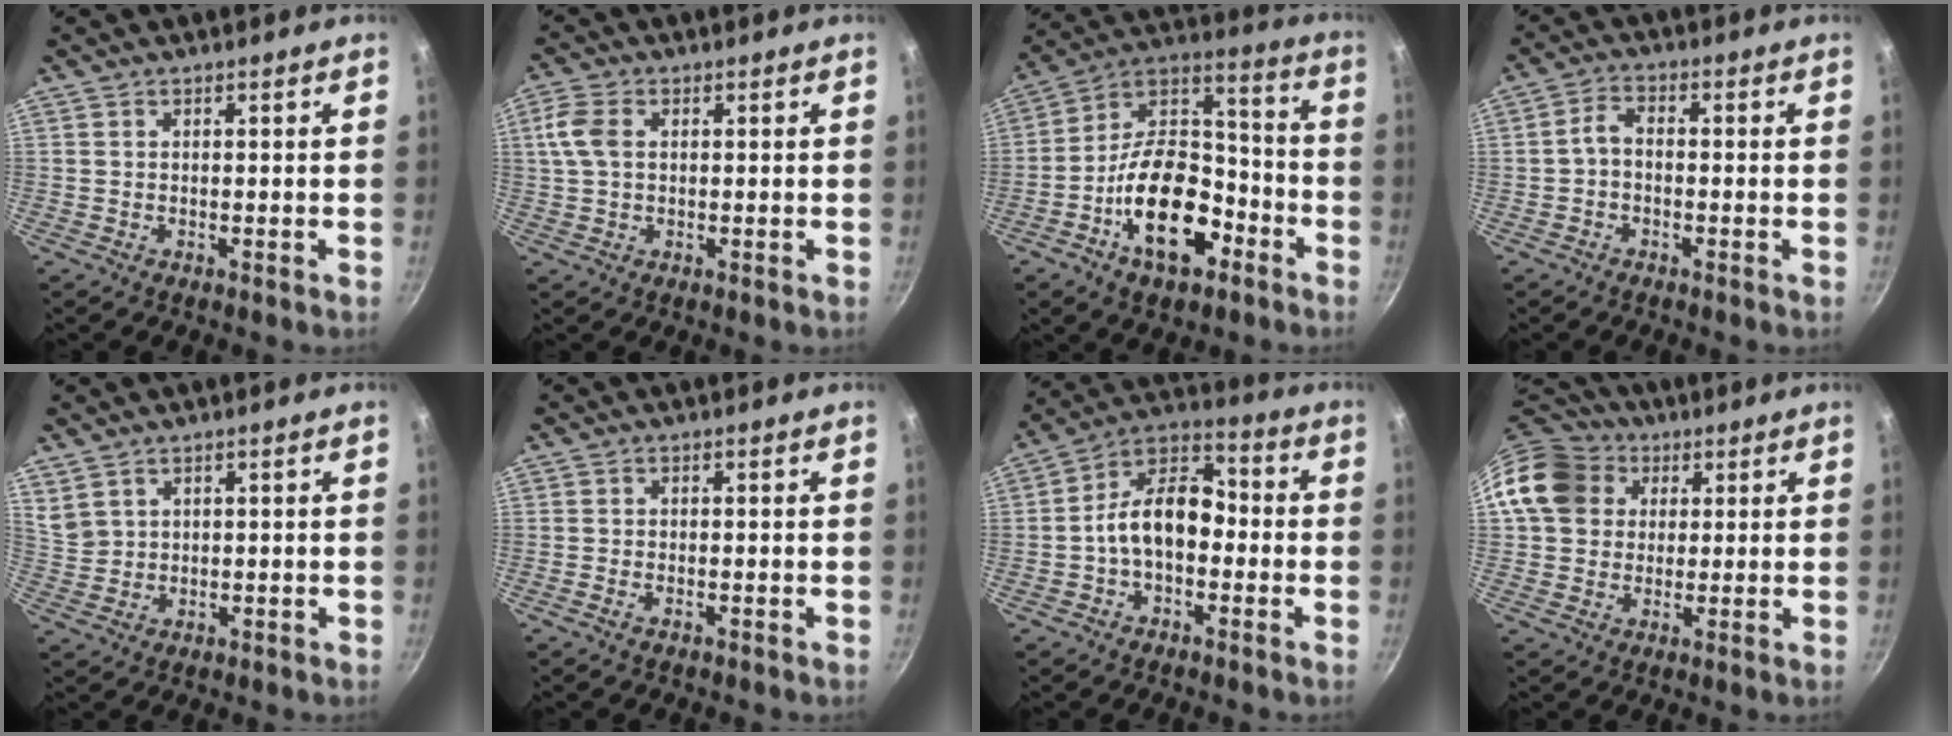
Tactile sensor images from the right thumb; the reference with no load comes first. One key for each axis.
{"total": 5.5, "fx": 1.1, "fy": 3.6, "fz": 4.0, "tx": -0.087, "ty": 0.009, "tz": 0.017}
{"total": 19.7, "fx": -8.4, "fy": 11.2, "fz": 13.9, "tx": -0.197, "ty": 0.072, "tz": -0.148}
{"total": 3.3, "fx": -1.0, "fy": 2.1, "fz": 2.3, "tx": -0.047, "ty": 0.023, "tz": -0.028}
{"total": 3.5, "fx": 2.3, "fy": 2.4, "fz": 1.1, "tx": -0.010, "ty": -0.004, "tz": 0.054}
{"total": 1.2, "fx": -0.6, "fy": 0.6, "fz": 0.8, "tx": -0.021, "ty": 0.003, "tz": -0.016}
{"total": 12.4, "fx": -1.7, "fy": 8.1, "fz": 9.3, "tx": -0.120, "ty": 0.051, "tz": -0.051}
{"total": 12.8, "fx": 3.6, "fy": 10.7, "fz": 6.1, "tx": -0.095, "ty": 0.017, "tz": 0.053}